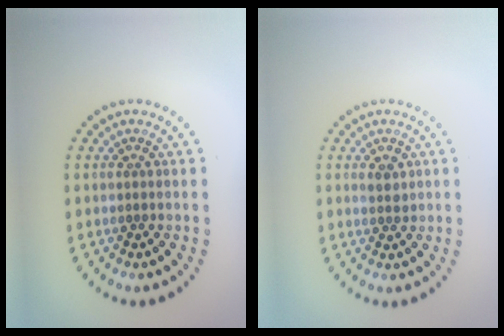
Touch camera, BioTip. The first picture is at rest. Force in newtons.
{"total": 1.3, "press": 1.2, "slide": 0.6}